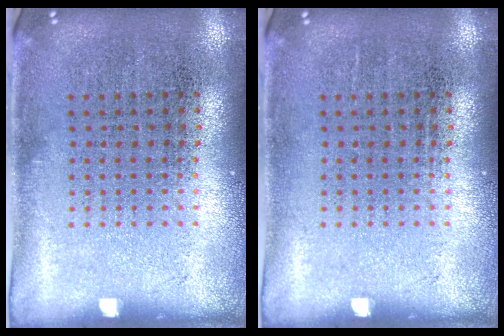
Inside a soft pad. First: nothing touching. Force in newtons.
{"total": 0.0}